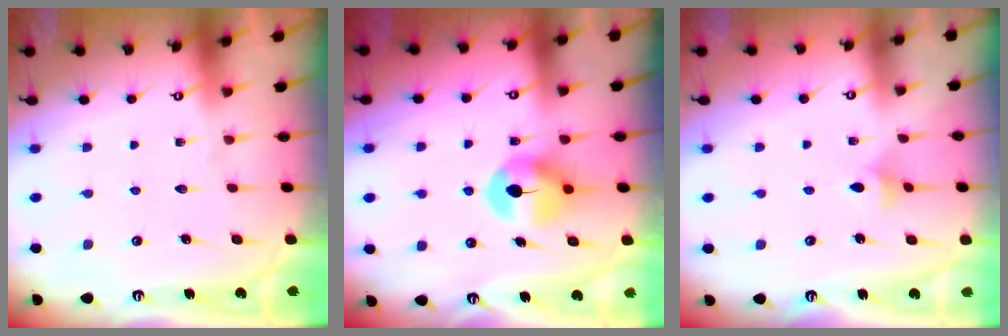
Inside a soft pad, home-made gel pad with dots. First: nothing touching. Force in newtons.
{"total": 8.4, "press": 8.3, "slide": 1.2}
{"total": 3.9, "press": 3.8, "slide": 0.8}